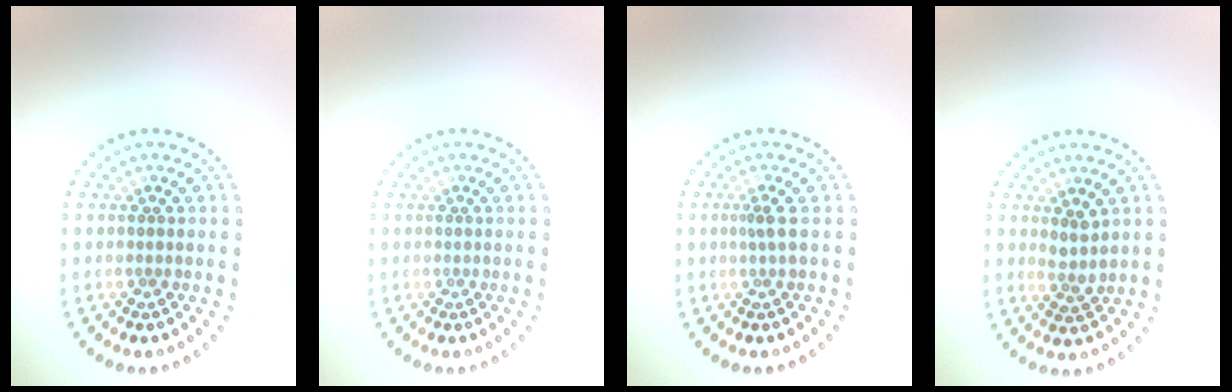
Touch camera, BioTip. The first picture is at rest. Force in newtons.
{"total": 0.0}
{"total": 0.9, "press": 0.5, "slide": 0.8}
{"total": 1.7, "press": 1.4, "slide": 1.0}